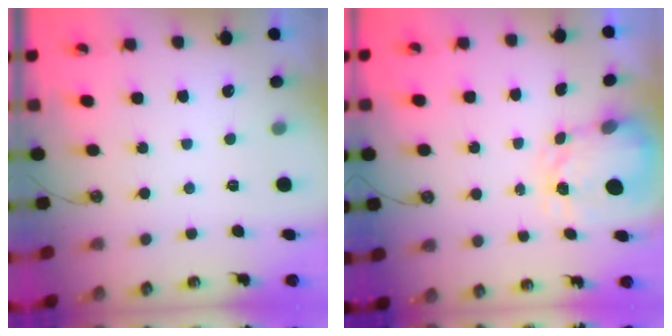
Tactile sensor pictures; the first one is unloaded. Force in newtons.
{"total": 3.6, "press": 3.6, "slide": 0.5}